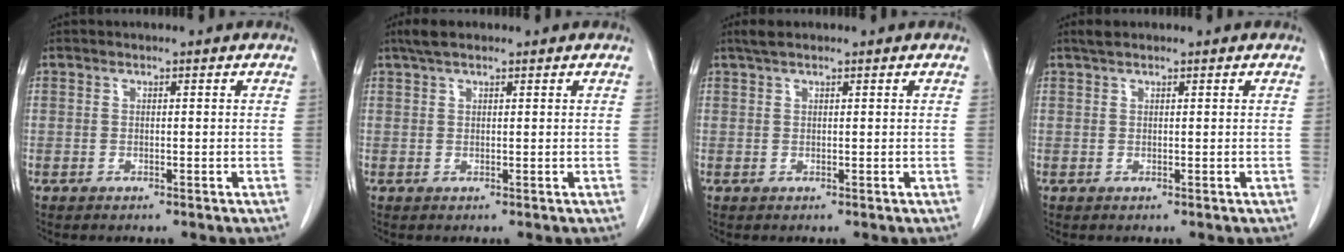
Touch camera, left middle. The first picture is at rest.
{"total": 3.3, "force": [2.4, 1.0, 2.0], "torque": [-0.045, 0.019, 0.045]}
{"total": 2.1, "force": [1.6, 0.4, 1.3], "torque": [-0.029, 0.017, 0.031]}
{"total": 1.6, "force": [1.3, 0.3, 0.8], "torque": [-0.021, 0.014, 0.025]}